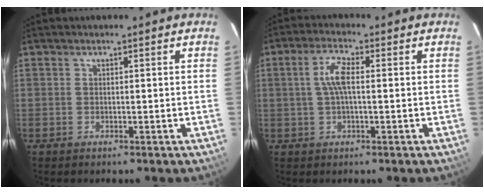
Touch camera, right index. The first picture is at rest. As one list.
[{"total": 5.0, "force": [0.4, 1.5, 4.7], "torque": [-0.094, 0.009, 0.009]}]